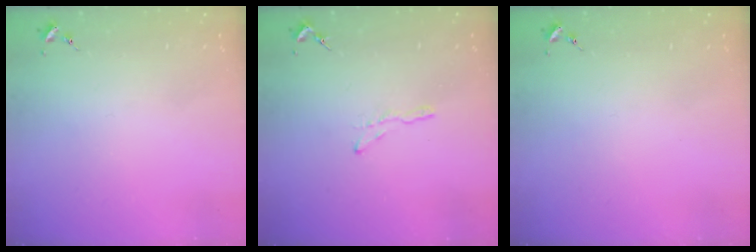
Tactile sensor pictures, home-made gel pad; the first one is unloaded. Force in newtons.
{"total": 3.2, "press": 3.2, "slide": 0.3}
{"total": 0.0}